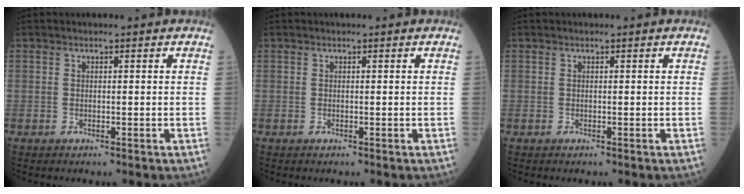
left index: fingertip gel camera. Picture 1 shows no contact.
{"total": 0.0}
{"total": 0.0}